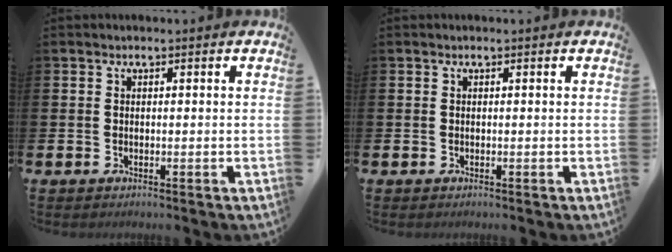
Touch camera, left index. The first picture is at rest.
{"total": 0.0}